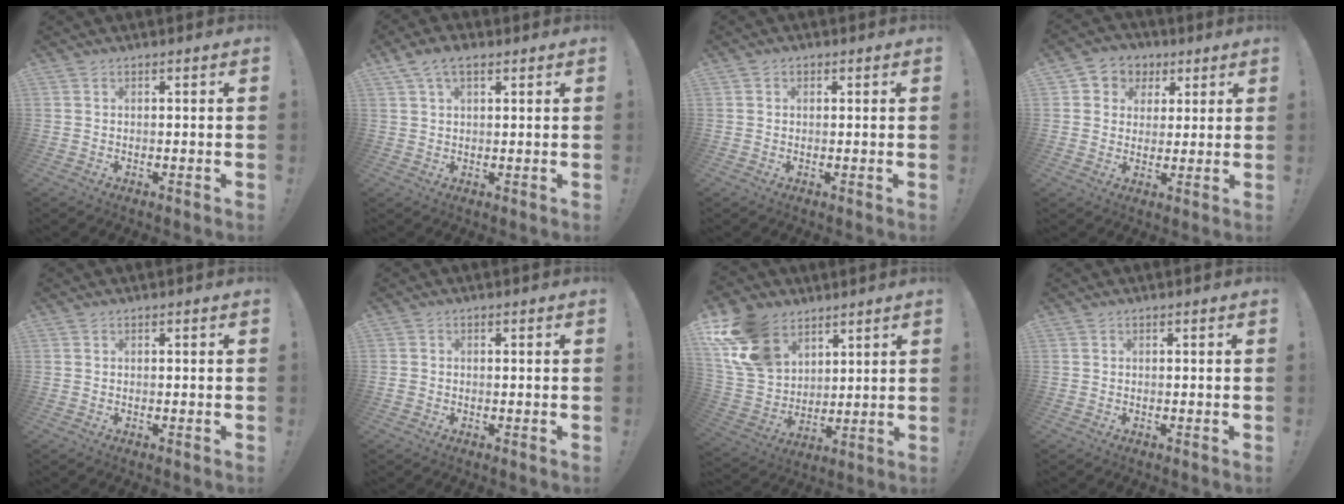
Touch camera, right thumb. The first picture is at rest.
{"total": 5.8, "force": [3.2, 2.9, 3.8], "torque": [-0.078, 0.001, 0.063]}
{"total": 1.1, "force": [0.2, 1.0, 0.4], "torque": [-0.006, 0.002, 0.004]}
{"total": 6.8, "force": [1.5, 6.4, 1.6], "torque": [-0.018, -0.006, 0.034]}
{"total": 0.0}
{"total": 1.1, "force": [-0.4, 0.9, 0.5], "torque": [-0.012, 0.005, -0.006]}
{"total": 18.2, "force": [10.5, 12.1, 8.5], "torque": [-0.169, -0.054, 0.206]}
{"total": 0.0}